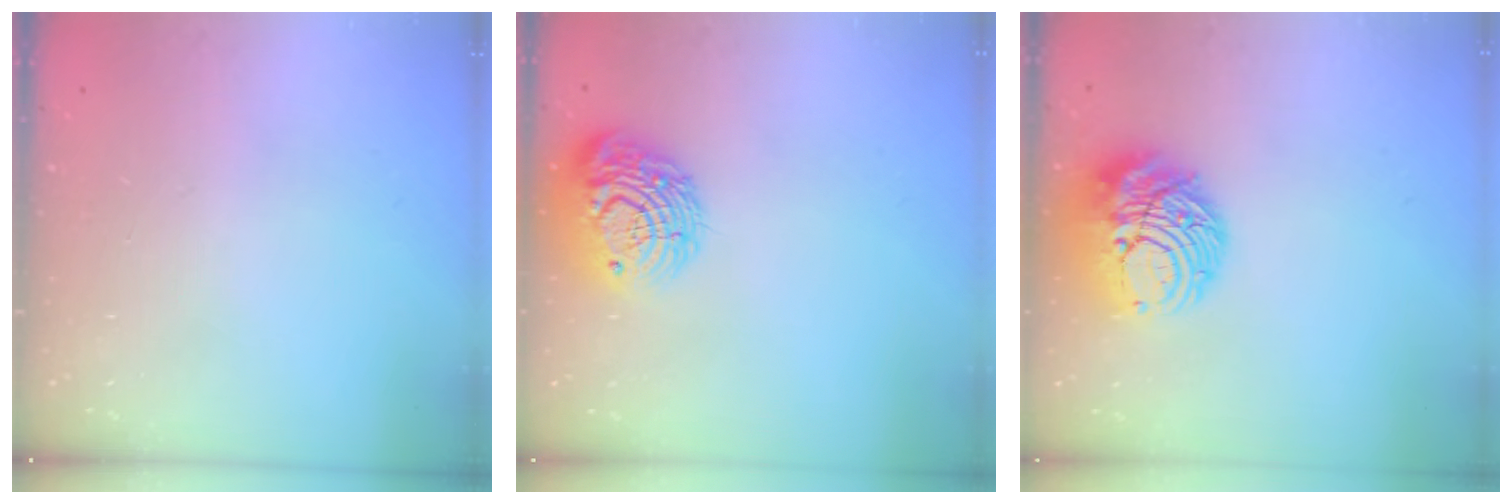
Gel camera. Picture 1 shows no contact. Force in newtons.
{"total": 13.3, "press": 13.3, "slide": 0.8}
{"total": 12.2, "press": 12.1, "slide": 1.0}